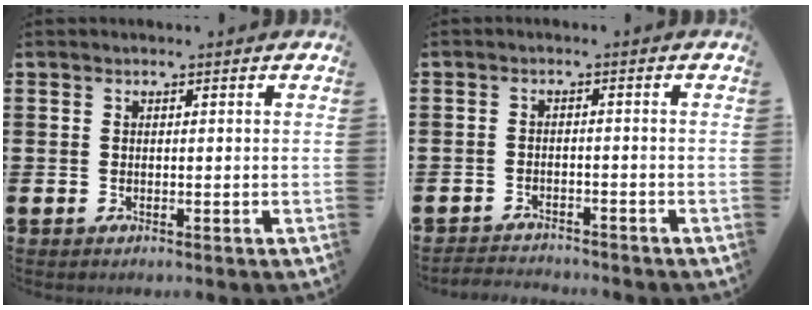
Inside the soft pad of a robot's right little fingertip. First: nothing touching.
{"total": 2.1, "force": [-2.1, 0.0, -0.3], "torque": [-0.004, 0.002, -0.046]}